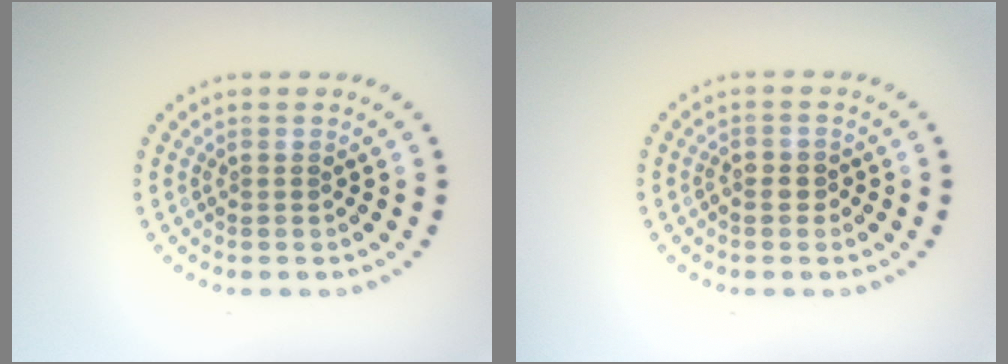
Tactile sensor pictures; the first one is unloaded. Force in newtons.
{"total": 1.1, "press": 1.1, "slide": 0.3}